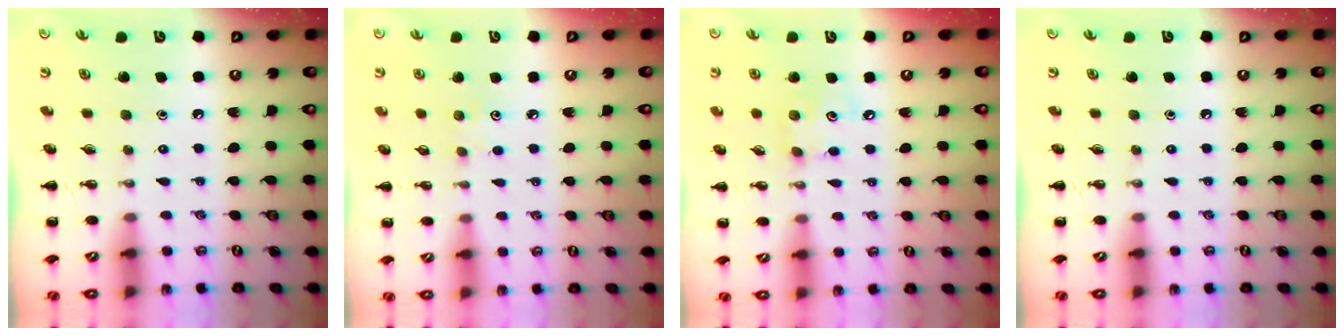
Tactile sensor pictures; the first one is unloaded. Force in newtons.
{"total": 2.7, "press": 2.6, "slide": 0.7}
{"total": 5.2, "press": 5.2, "slide": 0.8}
{"total": 0.0}